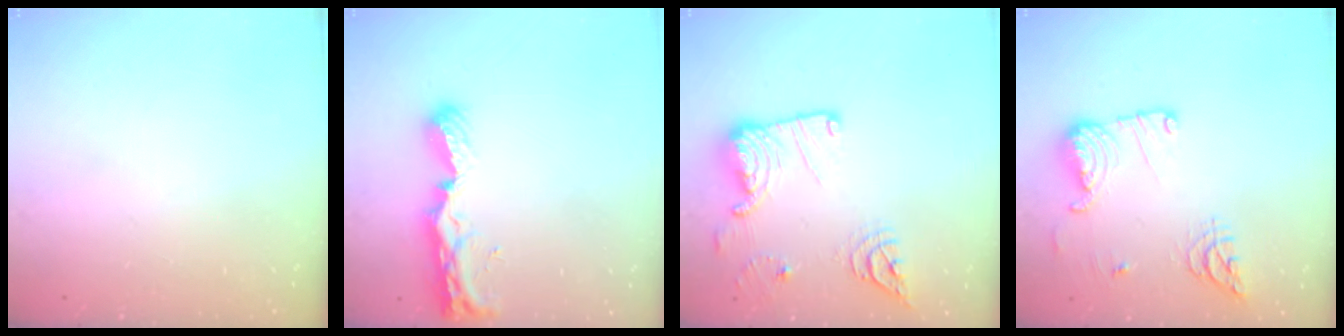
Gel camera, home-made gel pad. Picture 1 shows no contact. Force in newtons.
{"total": 9.4, "press": 9.3, "slide": 1.2}
{"total": 17.4, "press": 17.2, "slide": 2.7}
{"total": 17.5, "press": 16.1, "slide": 6.9}